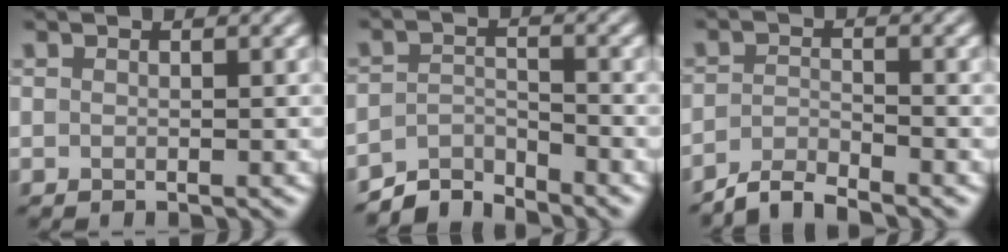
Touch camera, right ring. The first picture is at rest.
{"total": 3.5, "force": [-3.5, 0.5, 0.4], "torque": [-0.006, 0.007, -0.071]}
{"total": 2.9, "force": [-2.8, 0.2, 0.8], "torque": [-0.017, 0.004, -0.063]}